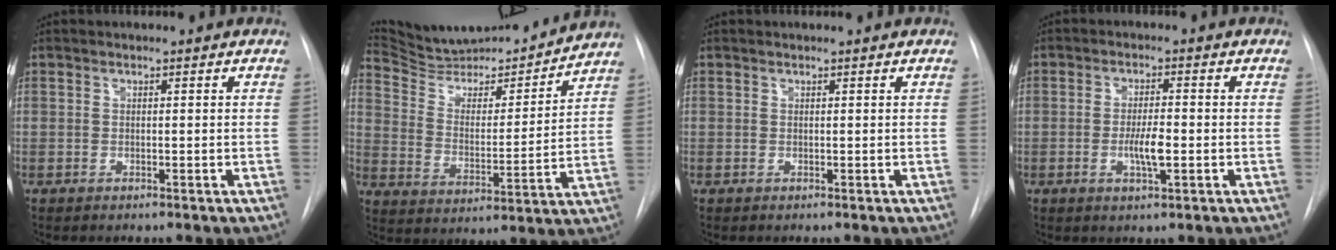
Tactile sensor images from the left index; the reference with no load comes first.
{"total": 19.5, "force": [18.6, 2.7, 5.2], "torque": [-0.083, -0.010, 0.288]}
{"total": 1.0, "force": [1.0, -0.1, 0.3], "torque": [-0.007, 0.011, 0.016]}
{"total": 4.1, "force": [-1.0, 0.7, 3.9], "torque": [-0.073, -0.003, -0.015]}